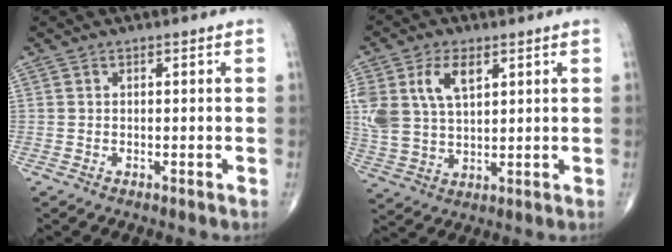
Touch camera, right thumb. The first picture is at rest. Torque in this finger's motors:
{"motor_torque": [0.25, 0.29, 0.54, 0.42, 0.09]}